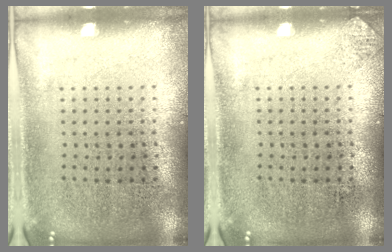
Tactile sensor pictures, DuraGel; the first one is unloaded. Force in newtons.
{"total": 0.5, "press": 0.5, "slide": 0.0}